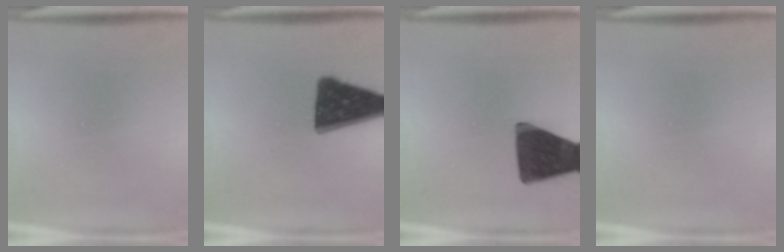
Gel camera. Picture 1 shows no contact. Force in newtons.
{"total": 15.9}
{"total": 16.0}
{"total": 0.0}